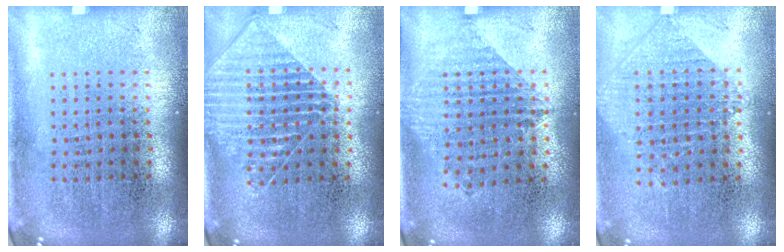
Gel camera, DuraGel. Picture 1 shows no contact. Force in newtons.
{"total": 1.4, "press": 1.2, "slide": 0.8}
{"total": 1.1, "press": 1.0, "slide": 0.5}
{"total": 1.0, "press": 0.9, "slide": 0.2}